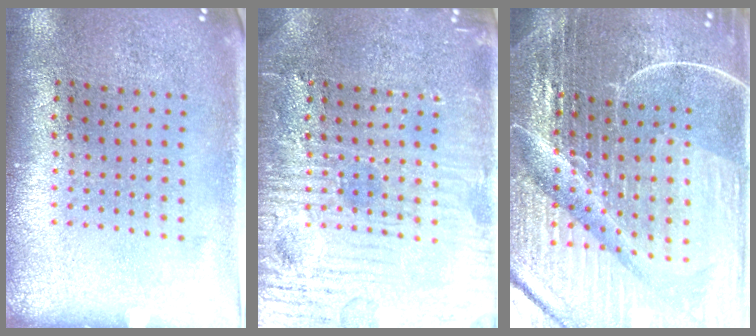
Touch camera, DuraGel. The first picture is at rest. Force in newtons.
{"total": 6.1, "press": 6.1, "slide": 0.6}
{"total": 7.1, "press": 6.2, "slide": 3.5}